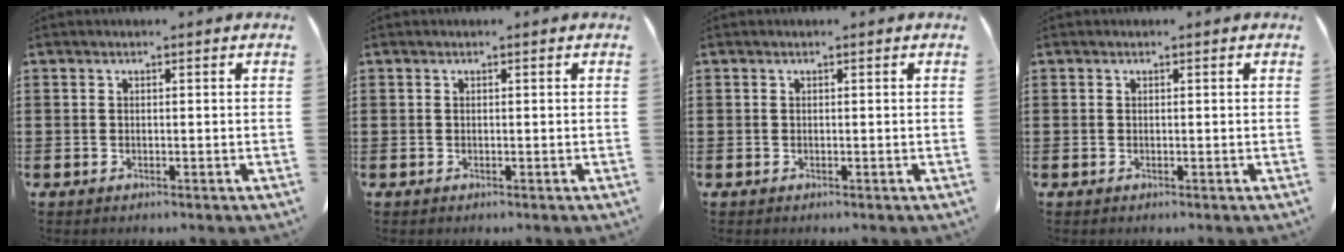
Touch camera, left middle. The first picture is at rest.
{"total": 0.0}
{"total": 0.0}
{"total": 0.0}